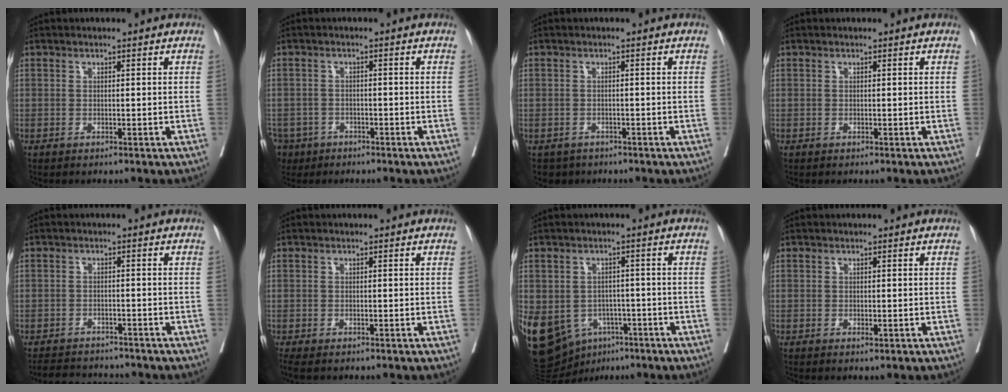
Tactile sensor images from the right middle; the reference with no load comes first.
{"total": 6.2, "force": [-4.1, 4.5, 1.1], "torque": [-0.030, 0.000, -0.070]}
{"total": 2.9, "force": [-2.2, 2.0, 0.1], "torque": [-0.002, 0.001, -0.035]}
{"total": 0.0}
{"total": 6.1, "force": [-5.8, 1.6, 0.9], "torque": [-0.008, -0.002, -0.087]}
{"total": 2.2, "force": [-1.7, 0.6, 1.1], "torque": [-0.018, -0.009, -0.030]}
{"total": 20.4, "force": [-8.4, 15.8, 9.7], "torque": [-0.280, -0.009, -0.112]}
{"total": 0.6, "force": [-0.2, 0.2, 0.5], "torque": [-0.008, -0.003, -0.002]}